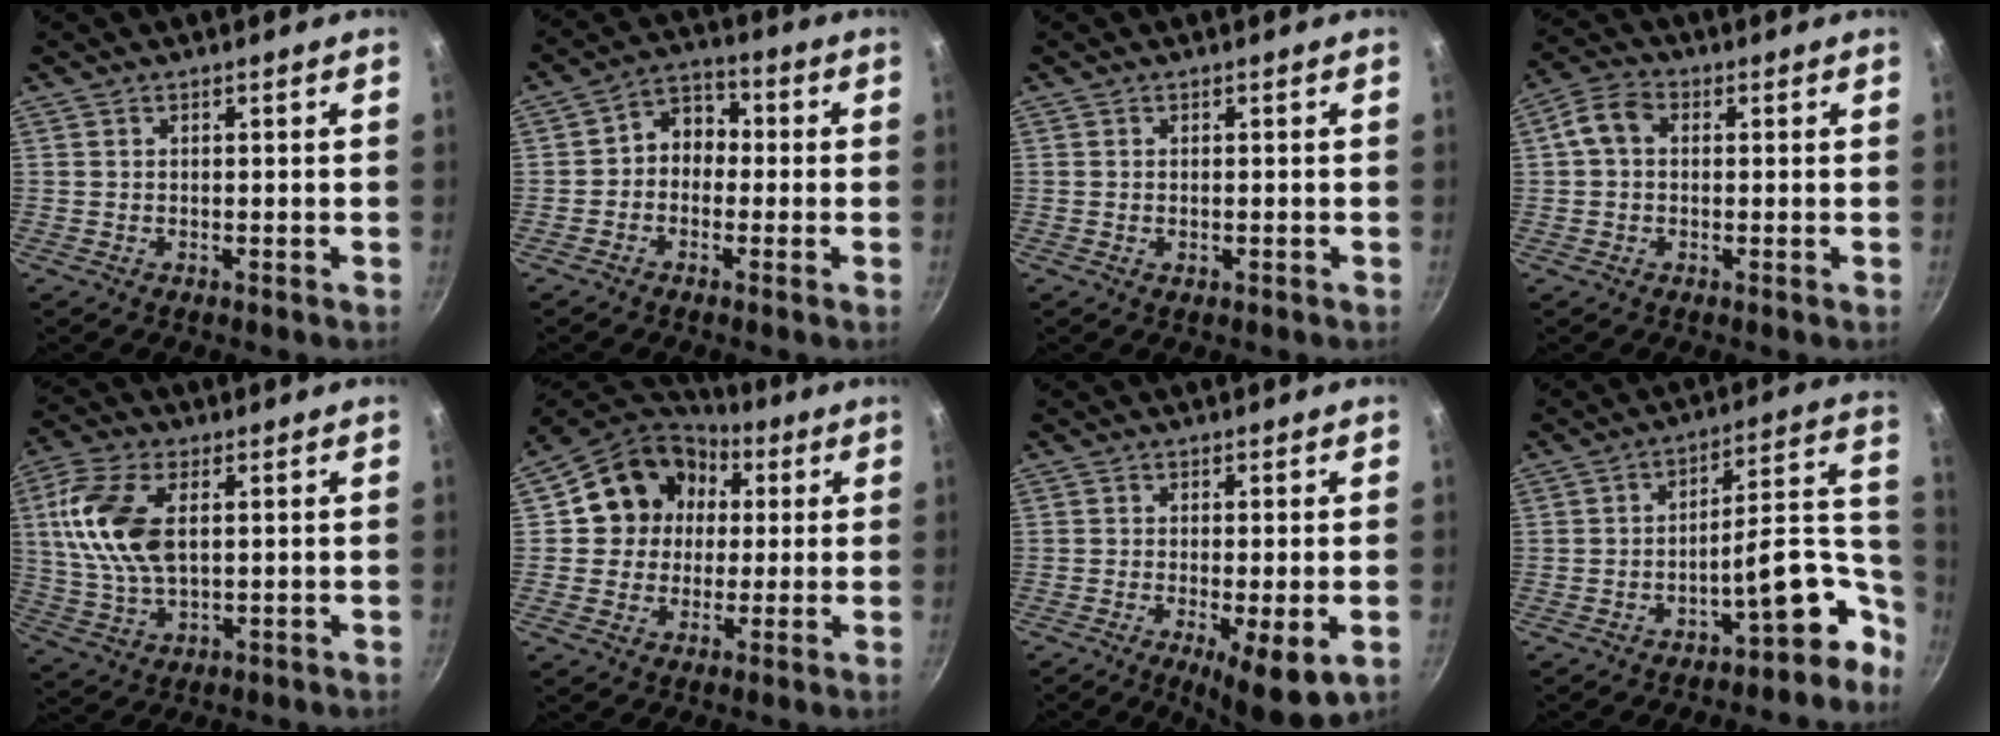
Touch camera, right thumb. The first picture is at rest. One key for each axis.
{"total": 6.5, "fx": -0.7, "fy": 5.3, "fz": 3.7, "tx": -0.023, "ty": 0.028, "tz": -0.031}
{"total": 0.8, "fx": -0.2, "fy": 0.4, "fz": 0.7, "tx": -0.011, "ty": 0.000, "tz": -0.003}
{"total": 5.5, "fx": 0.7, "fy": 4.2, "fz": 3.6, "tx": -0.065, "ty": 0.016, "tz": 0.000}
{"total": 13.7, "fx": 2.7, "fy": 7.5, "fz": 11.1, "tx": -0.220, "ty": 0.001, "tz": 0.049}
{"total": 14.9, "fx": 3.1, "fy": 13.2, "fz": 6.3, "tx": -0.077, "ty": 0.022, "tz": 0.037}
{"total": 8.4, "fx": -2.3, "fy": 2.0, "fz": 7.8, "tx": -0.123, "ty": -0.008, "tz": -0.028}
{"total": 11.6, "fx": -6.9, "fy": 3.9, "fz": 8.5, "tx": -0.072, "ty": 0.091, "tz": -0.101}